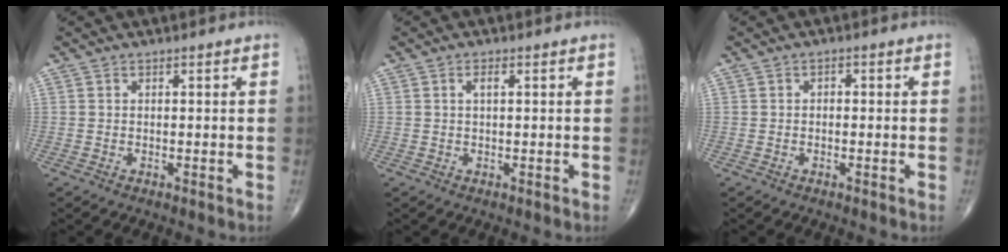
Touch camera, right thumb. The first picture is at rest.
{"total": 1.5, "force": [0.4, 0.5, 1.4], "torque": [-0.026, 0.003, 0.007]}
{"total": 1.0, "force": [0.0, 0.7, 0.7], "torque": [-0.002, 0.004, -0.005]}